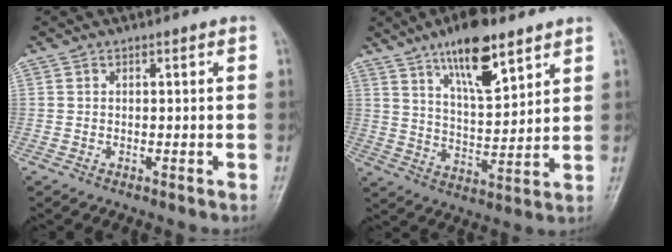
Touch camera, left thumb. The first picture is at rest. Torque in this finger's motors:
{"motor_torque": [2.18, 1.18, 1.65, -1.13, 0.33]}